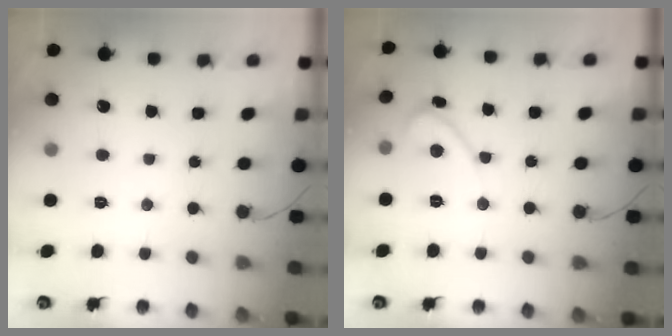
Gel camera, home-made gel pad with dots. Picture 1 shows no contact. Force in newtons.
{"total": 3.9, "press": 3.9, "slide": 0.2}